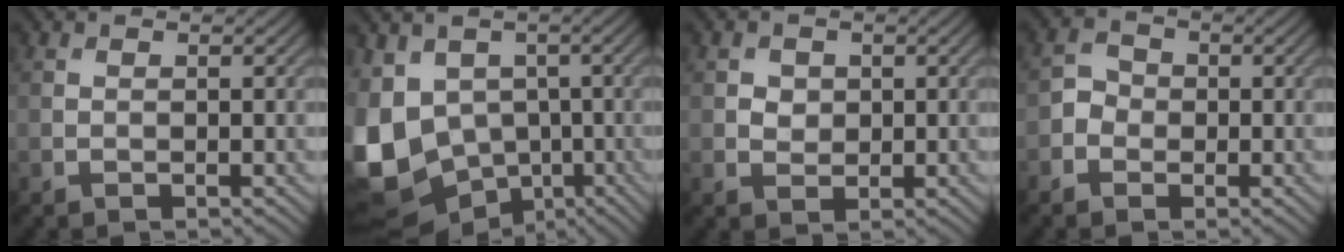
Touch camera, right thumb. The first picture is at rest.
{"total": 15.9, "force": [-2.9, 13.4, 8.1], "torque": [-0.246, -0.044, -0.039]}
{"total": 1.9, "force": [0.3, 1.7, 0.8], "torque": [-0.014, -0.004, 0.003]}
{"total": 2.5, "force": [-1.0, 2.1, 0.9], "torque": [-0.018, 0.003, -0.026]}